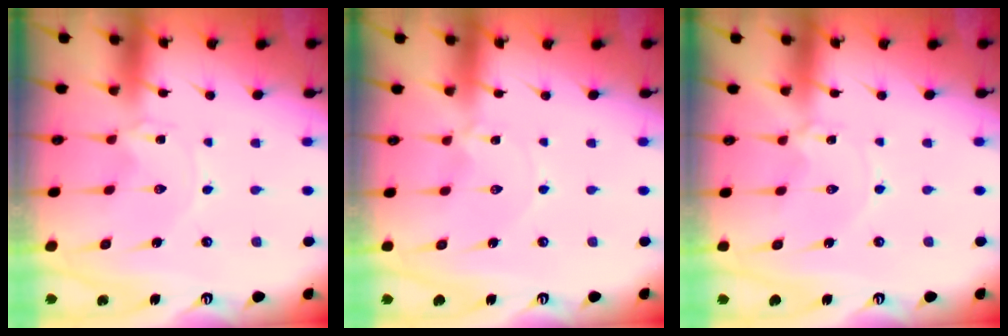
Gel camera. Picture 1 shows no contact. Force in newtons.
{"total": 0.0}
{"total": 1.3, "press": 1.3, "slide": 0.3}